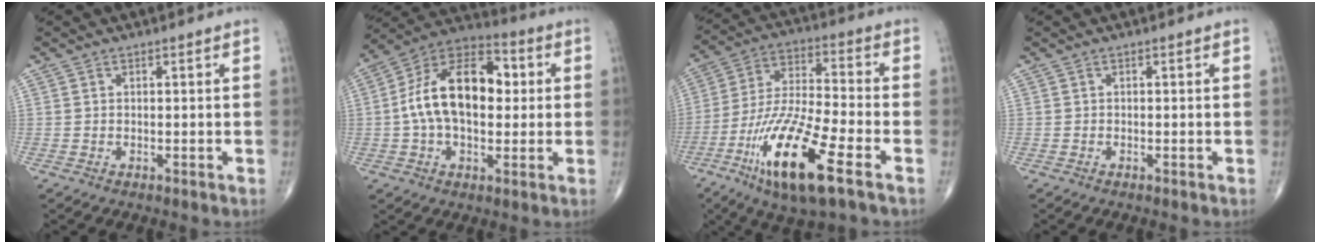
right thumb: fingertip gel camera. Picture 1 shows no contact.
{"total": 18.6, "force": [1.5, 11.1, 14.9], "torque": [-0.235, 0.030, 0.017]}
{"total": 19.6, "force": [-9.4, 4.5, 16.6], "torque": [-0.349, 0.020, -0.168]}
{"total": 0.0}